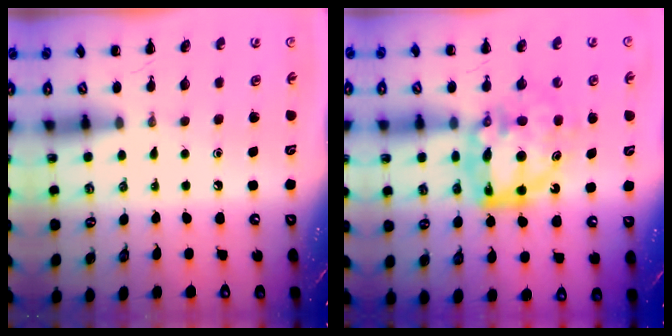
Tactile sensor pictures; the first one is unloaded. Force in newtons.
{"total": 13.3, "press": 12.7, "slide": 3.7}